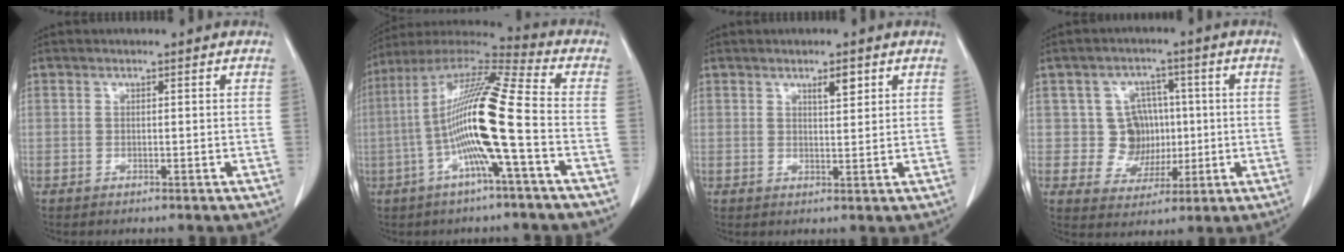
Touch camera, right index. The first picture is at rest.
{"total": 16.1, "force": [-3.1, -0.1, 15.8], "torque": [-0.302, 0.011, -0.072]}
{"total": 2.6, "force": [1.5, 0.7, 1.9], "torque": [-0.033, -0.003, 0.025]}
{"total": 7.0, "force": [0.5, 6.7, 2.2], "torque": [-0.026, 0.021, 0.017]}